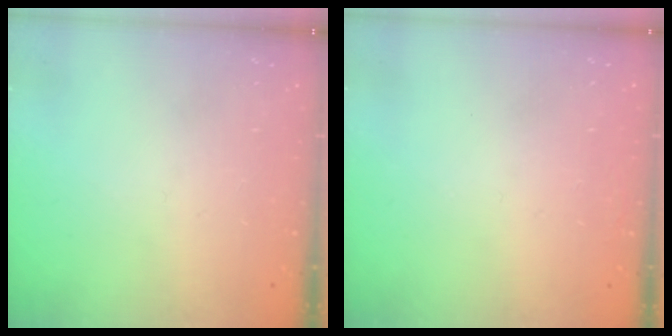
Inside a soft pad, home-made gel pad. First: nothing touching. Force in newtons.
{"total": 1.6, "press": 1.6, "slide": 0.1}